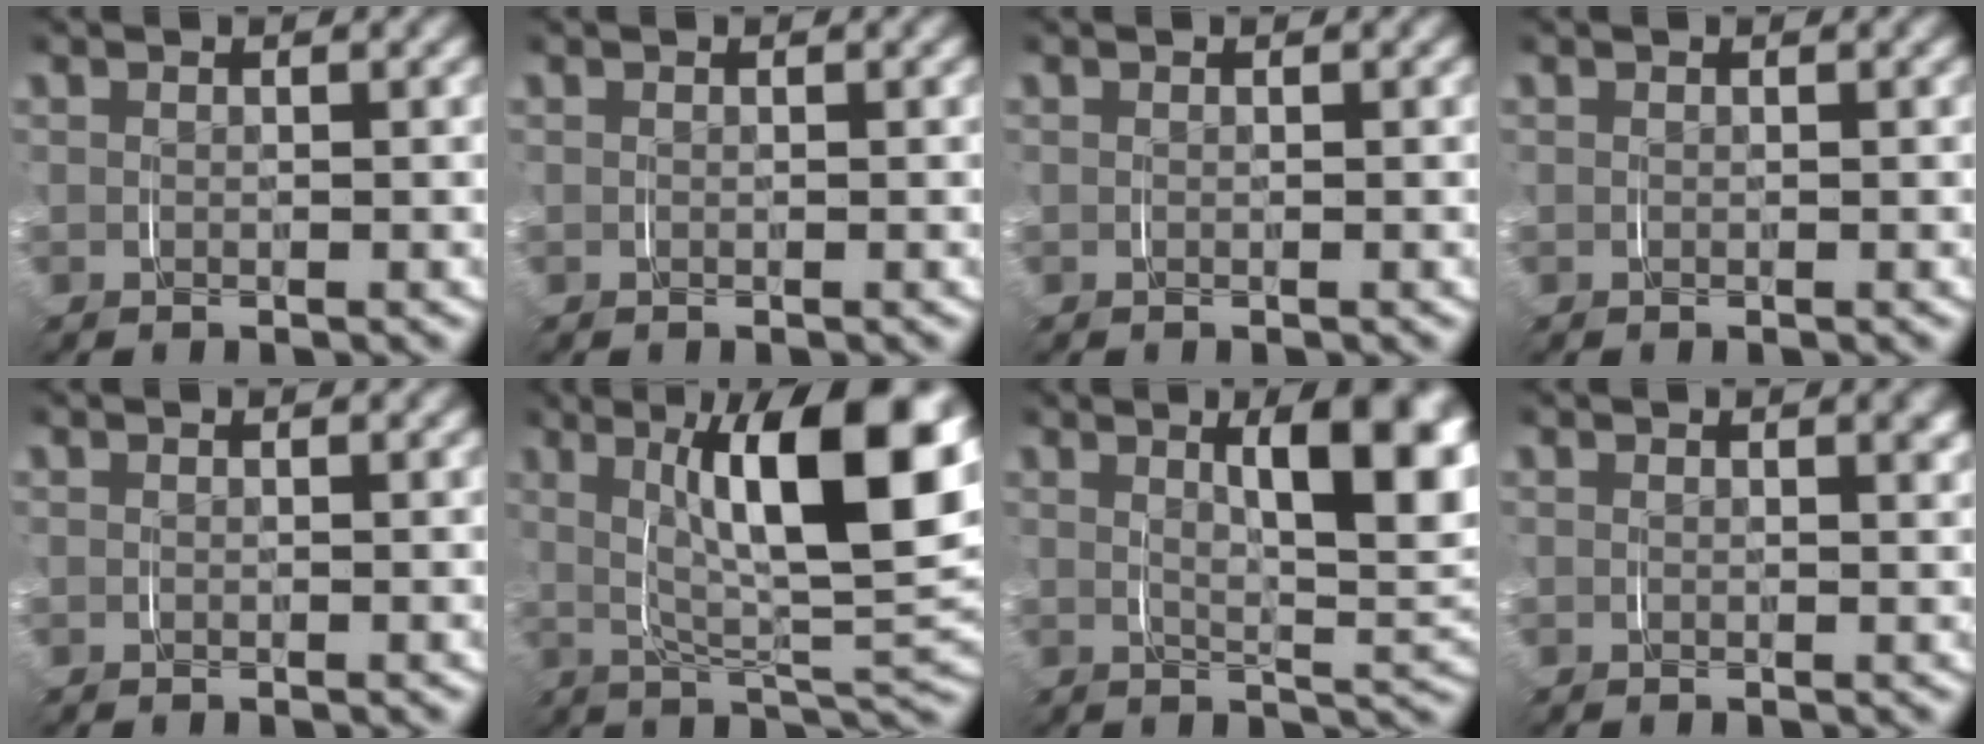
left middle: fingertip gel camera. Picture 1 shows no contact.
{"total": 0.0}
{"total": 0.0}
{"total": 0.0}
{"total": 0.0}
{"total": 11.0, "force": [4.4, 1.7, 10.0], "torque": [-0.118, 0.026, 0.058]}
{"total": 8.0, "force": [3.2, 1.6, 7.1], "torque": [-0.064, 0.014, 0.047]}
{"total": 0.7, "force": [0.5, -0.1, 0.4], "torque": [0.001, 0.002, 0.008]}